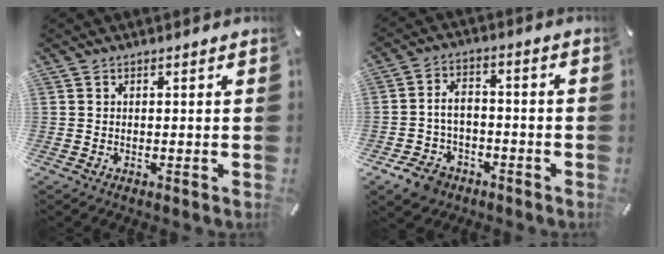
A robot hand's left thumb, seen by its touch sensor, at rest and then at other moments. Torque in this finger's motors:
{"motor_torque": [0.20, 0.74, 0.07, 0.07, 0.05]}